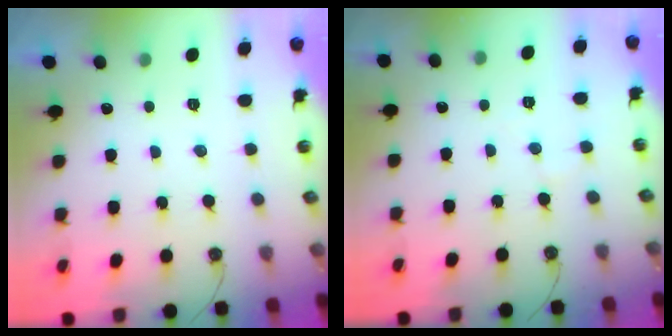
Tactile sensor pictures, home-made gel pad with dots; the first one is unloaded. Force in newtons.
{"total": 2.6, "press": 2.5, "slide": 0.5}